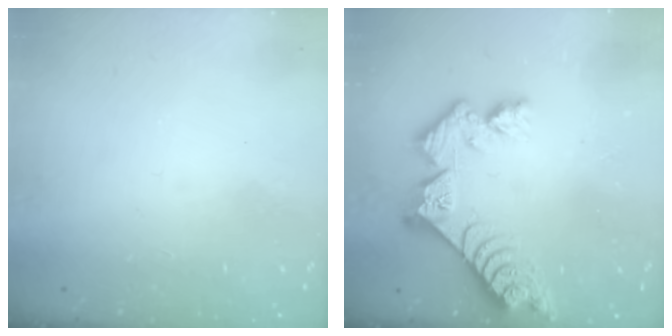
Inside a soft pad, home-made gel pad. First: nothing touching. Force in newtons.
{"total": 11.8, "press": 11.8, "slide": 1.1}